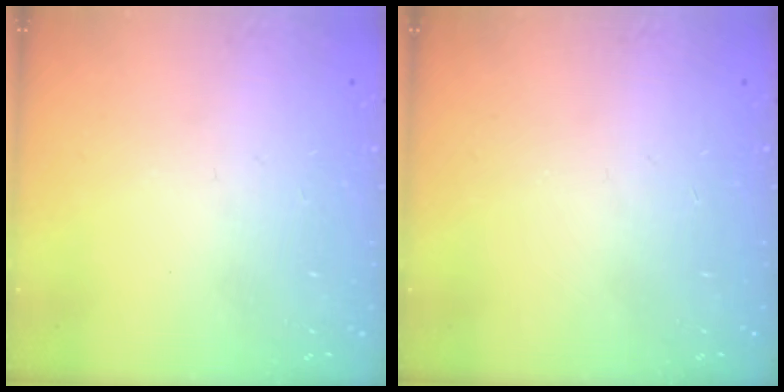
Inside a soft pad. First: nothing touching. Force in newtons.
{"total": 0.0}